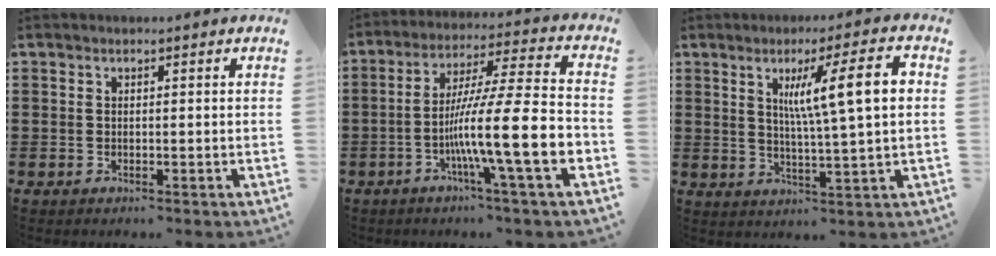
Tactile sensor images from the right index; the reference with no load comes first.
{"total": 14.7, "force": [-4.1, 1.4, 14.0], "torque": [-0.248, -0.011, -0.075]}
{"total": 10.3, "force": [2.6, 1.0, 9.9], "torque": [-0.174, 0.000, 0.033]}